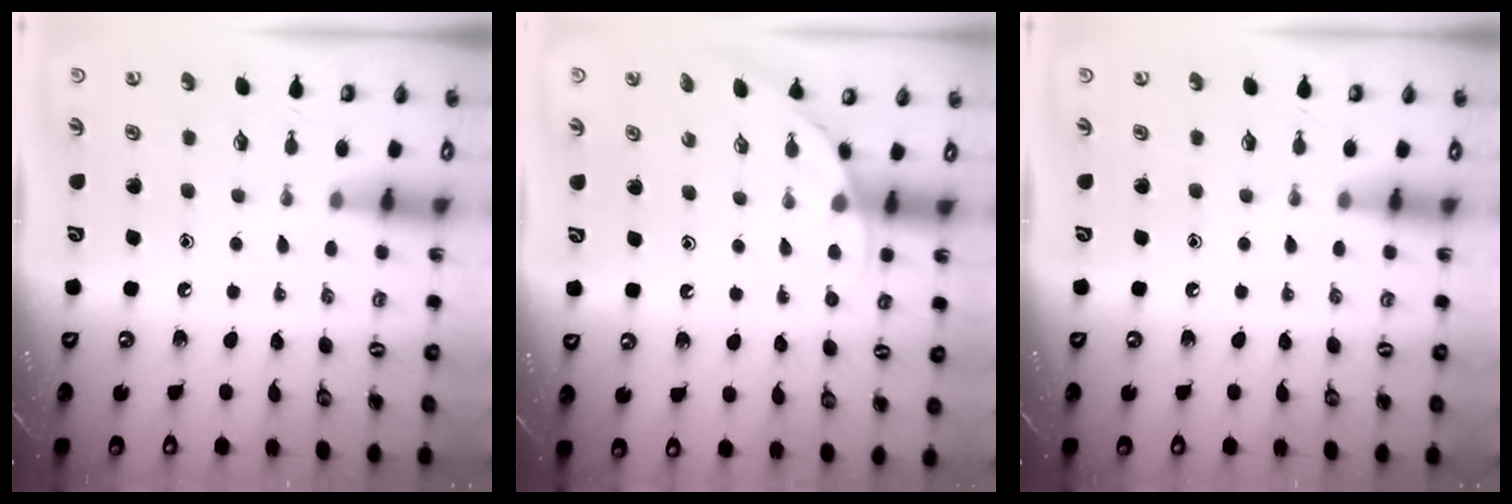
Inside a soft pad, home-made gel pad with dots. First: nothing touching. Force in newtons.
{"total": 2.5, "press": 2.5, "slide": 0.2}
{"total": 0.0}